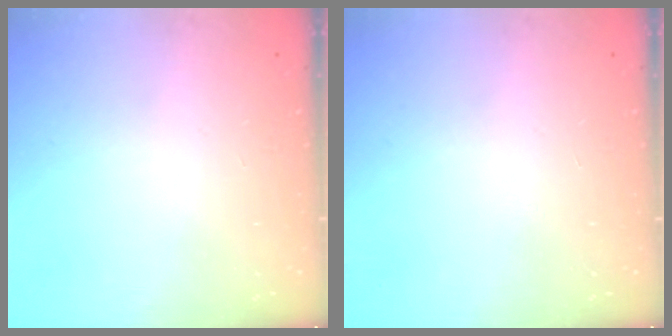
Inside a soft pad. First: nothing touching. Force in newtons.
{"total": 0.0}